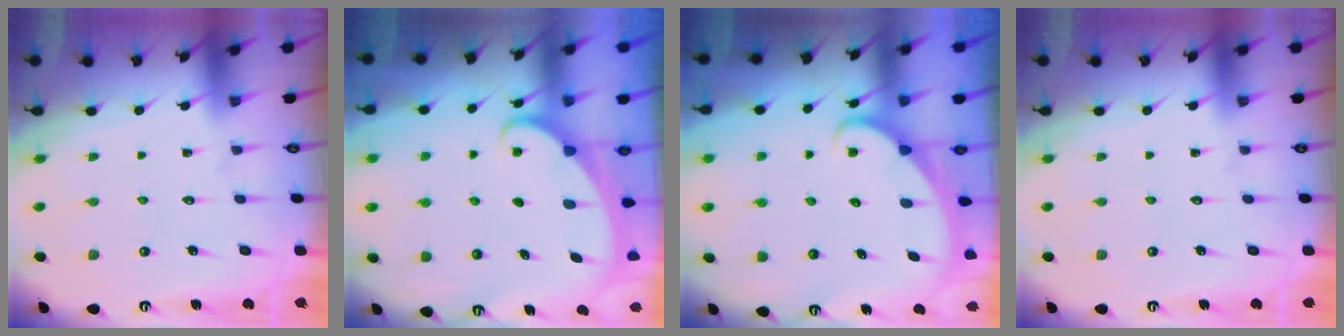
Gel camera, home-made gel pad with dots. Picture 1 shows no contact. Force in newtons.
{"total": 2.1, "press": 2.0, "slide": 0.3}
{"total": 2.3, "press": 2.3, "slide": 0.3}
{"total": 0.0}